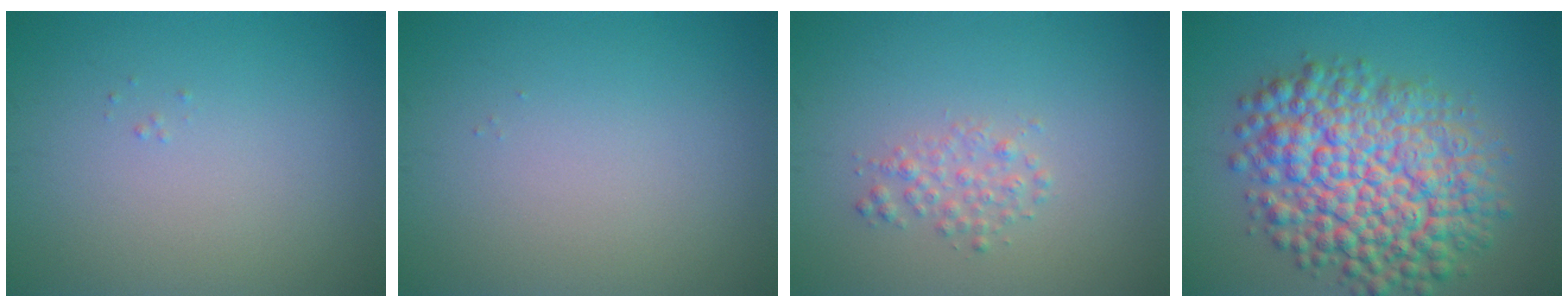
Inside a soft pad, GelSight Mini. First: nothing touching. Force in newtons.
{"total": 0.0}
{"total": 1.6, "press": 1.6, "slide": 0.1}
{"total": 11.2, "press": 11.2, "slide": 0.3}